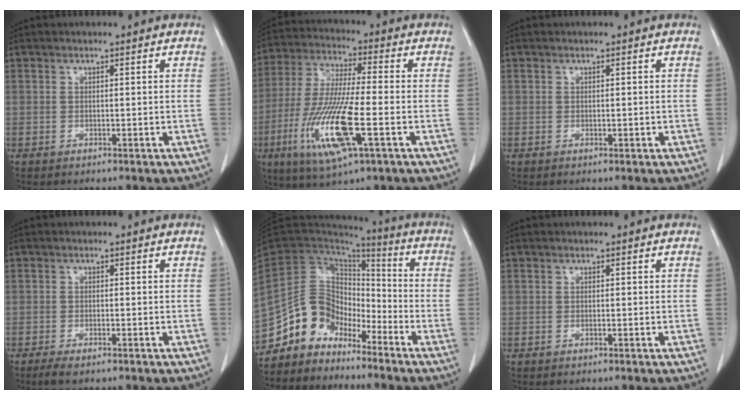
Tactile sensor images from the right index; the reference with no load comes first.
{"total": 15.4, "force": [-5.0, 1.7, 14.5], "torque": [-0.304, -0.025, -0.091]}
{"total": 0.6, "force": [-0.1, 0.1, 0.6], "torque": [-0.012, -0.002, 0.002]}
{"total": 2.7, "force": [-1.9, 0.7, 1.7], "torque": [-0.032, -0.005, -0.029]}
{"total": 11.0, "force": [-8.8, 6.3, 2.1], "torque": [-0.037, 0.060, -0.167]}
{"total": 0.0}